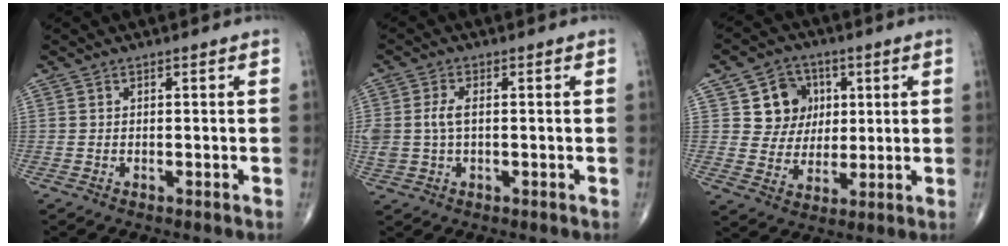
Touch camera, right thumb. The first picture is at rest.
{"total": 5.2, "force": [0.3, 3.1, 4.2], "torque": [-0.105, 0.009, 0.007]}
{"total": 9.7, "force": [3.0, 8.7, 3.0], "torque": [-0.002, -0.005, 0.051]}